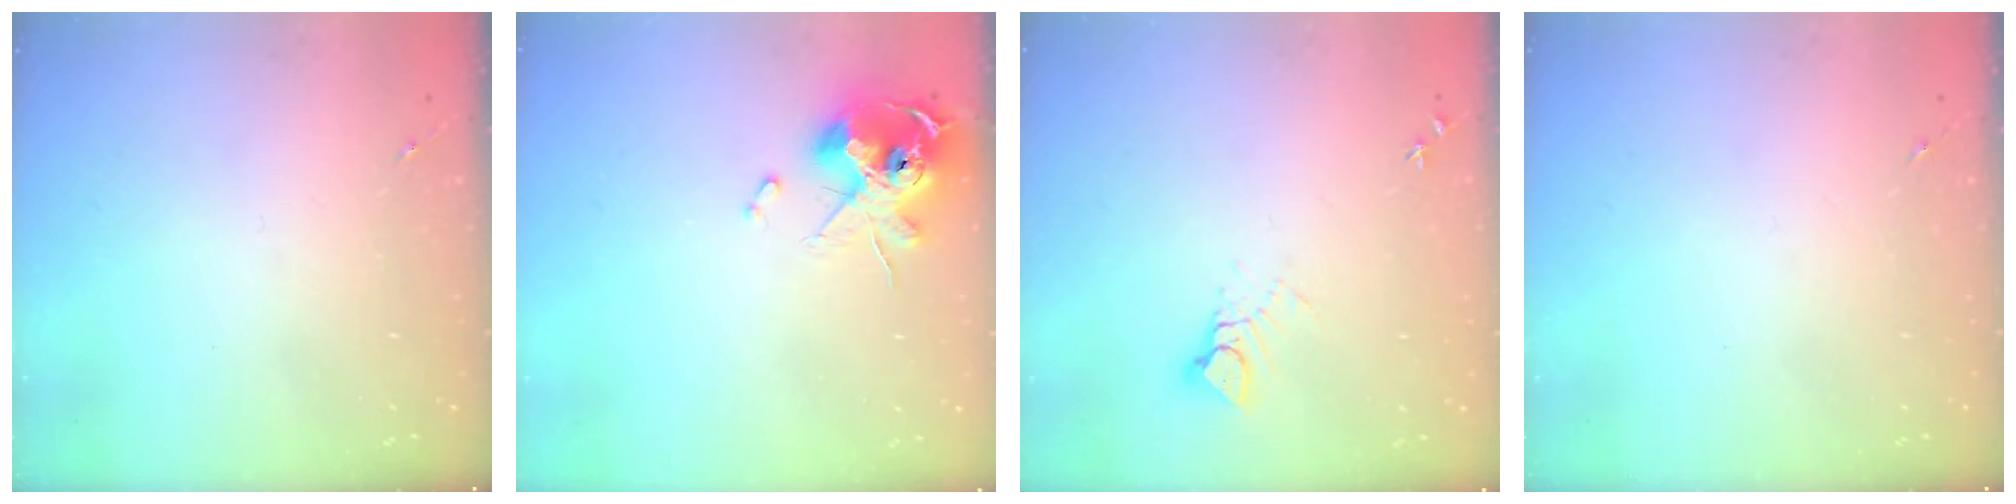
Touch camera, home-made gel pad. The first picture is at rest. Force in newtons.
{"total": 13.0, "press": 12.9, "slide": 1.8}
{"total": 4.0, "press": 3.9, "slide": 0.4}
{"total": 0.0}